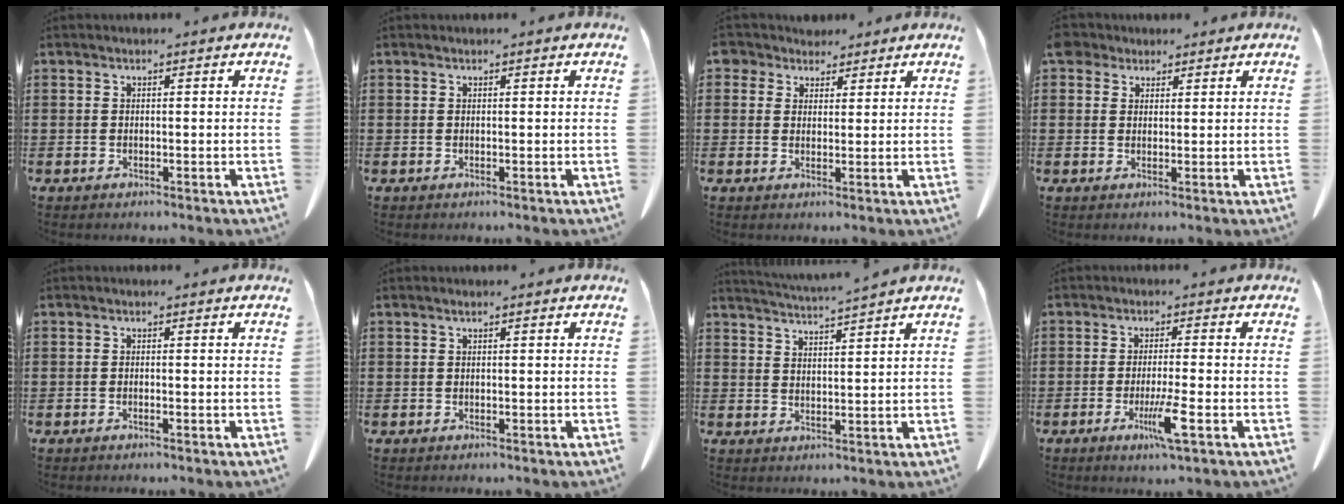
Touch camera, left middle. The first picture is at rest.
{"total": 0.0}
{"total": 3.8, "force": [2.8, 2.4, 0.7], "torque": [-0.019, 0.007, 0.053]}
{"total": 2.9, "force": [2.2, 1.8, 0.8], "torque": [-0.026, 0.010, 0.041]}
{"total": 0.5, "force": [-0.4, 0.0, 0.3], "torque": [-0.007, -0.002, -0.007]}
{"total": 0.0}
{"total": 3.5, "force": [3.4, -0.6, 0.8], "torque": [-0.026, -0.014, 0.060]}
{"total": 5.5, "force": [-2.3, -0.2, 5.0], "torque": [-0.093, -0.019, -0.041]}